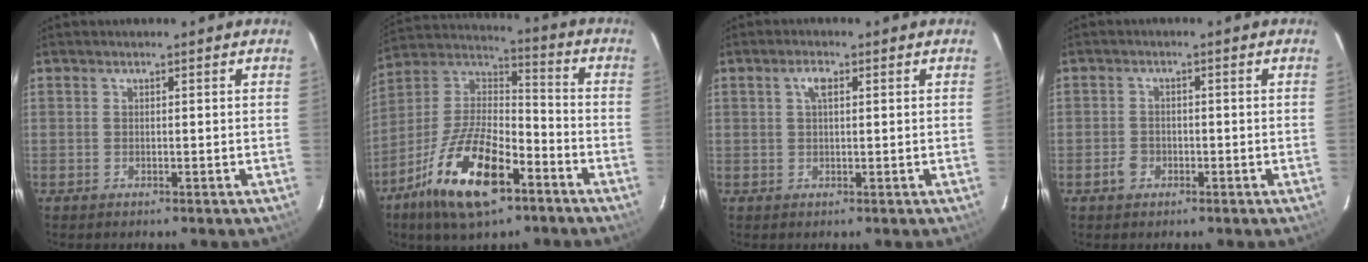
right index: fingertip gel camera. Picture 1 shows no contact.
{"total": 19.6, "force": [-10.5, 7.7, 14.6], "torque": [-0.297, -0.016, -0.193]}
{"total": 2.3, "force": [0.8, 0.9, 1.9], "torque": [-0.039, 0.007, 0.014]}
{"total": 2.6, "force": [-1.4, 2.0, 0.9], "torque": [-0.020, 0.003, -0.024]}